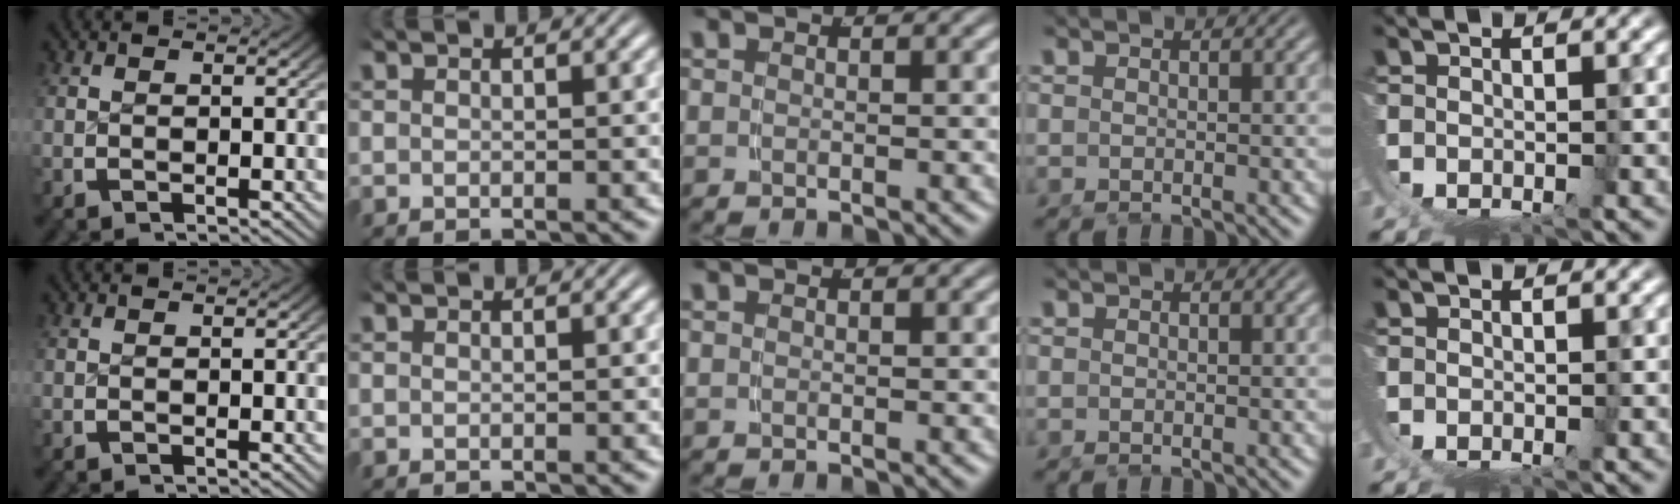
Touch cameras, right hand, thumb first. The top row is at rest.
{}